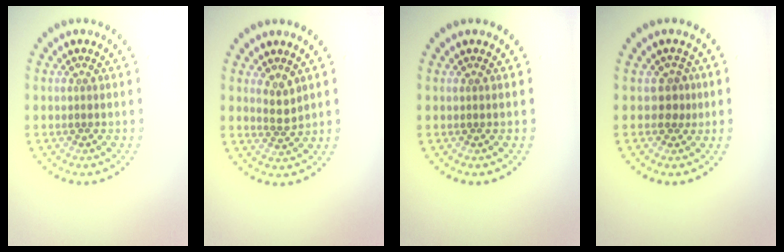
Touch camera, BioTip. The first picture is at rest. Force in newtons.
{"total": 1.8, "press": 1.4, "slide": 1.1}
{"total": 0.0}
{"total": 1.5, "press": 1.2, "slide": 1.0}